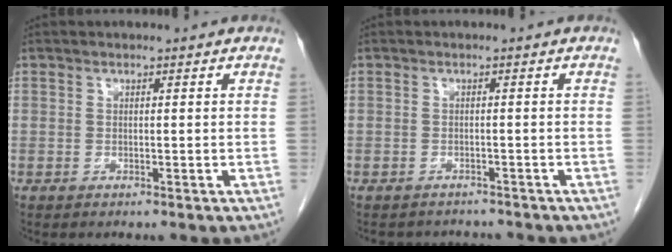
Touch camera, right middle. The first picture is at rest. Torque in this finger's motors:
{"motor_torque": [-0.04, 0.05, -0.16, 0.00]}